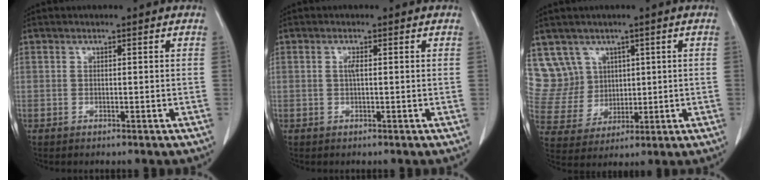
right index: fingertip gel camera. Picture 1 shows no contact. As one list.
[{"total": 1.0, "force": [0.2, 0.2, 1.0], "torque": [-0.022, 0.000, 0.001]}, {"total": 8.6, "force": [4.4, 7.3, 0.3], "torque": [-0.016, 0.034, 0.105]}]